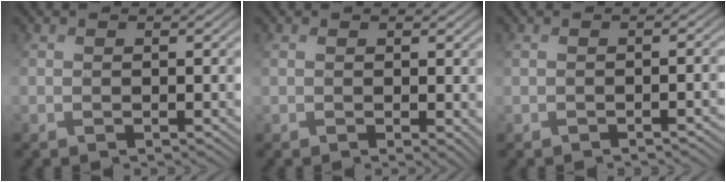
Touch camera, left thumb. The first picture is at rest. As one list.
[{"total": 0.9, "force": [0.2, 0.0, 0.8], "torque": [-0.011, 0.001, 0.006]}, {"total": 1.4, "force": [-0.7, 0.0, 1.2], "torque": [-0.003, 0.013, -0.016]}]